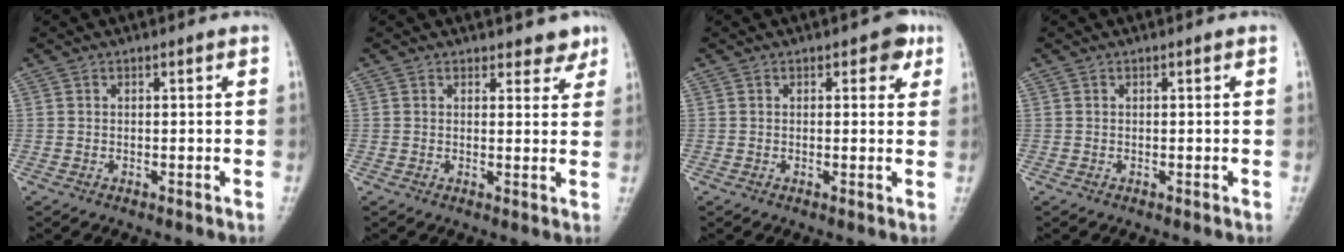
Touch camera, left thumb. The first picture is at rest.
{"total": 3.0, "force": [2.5, 1.6, 0.6], "torque": [0.019, -0.016, 0.024]}
{"total": 3.2, "force": [1.4, 2.0, 2.1], "torque": [0.001, -0.002, 0.010]}
{"total": 0.0}